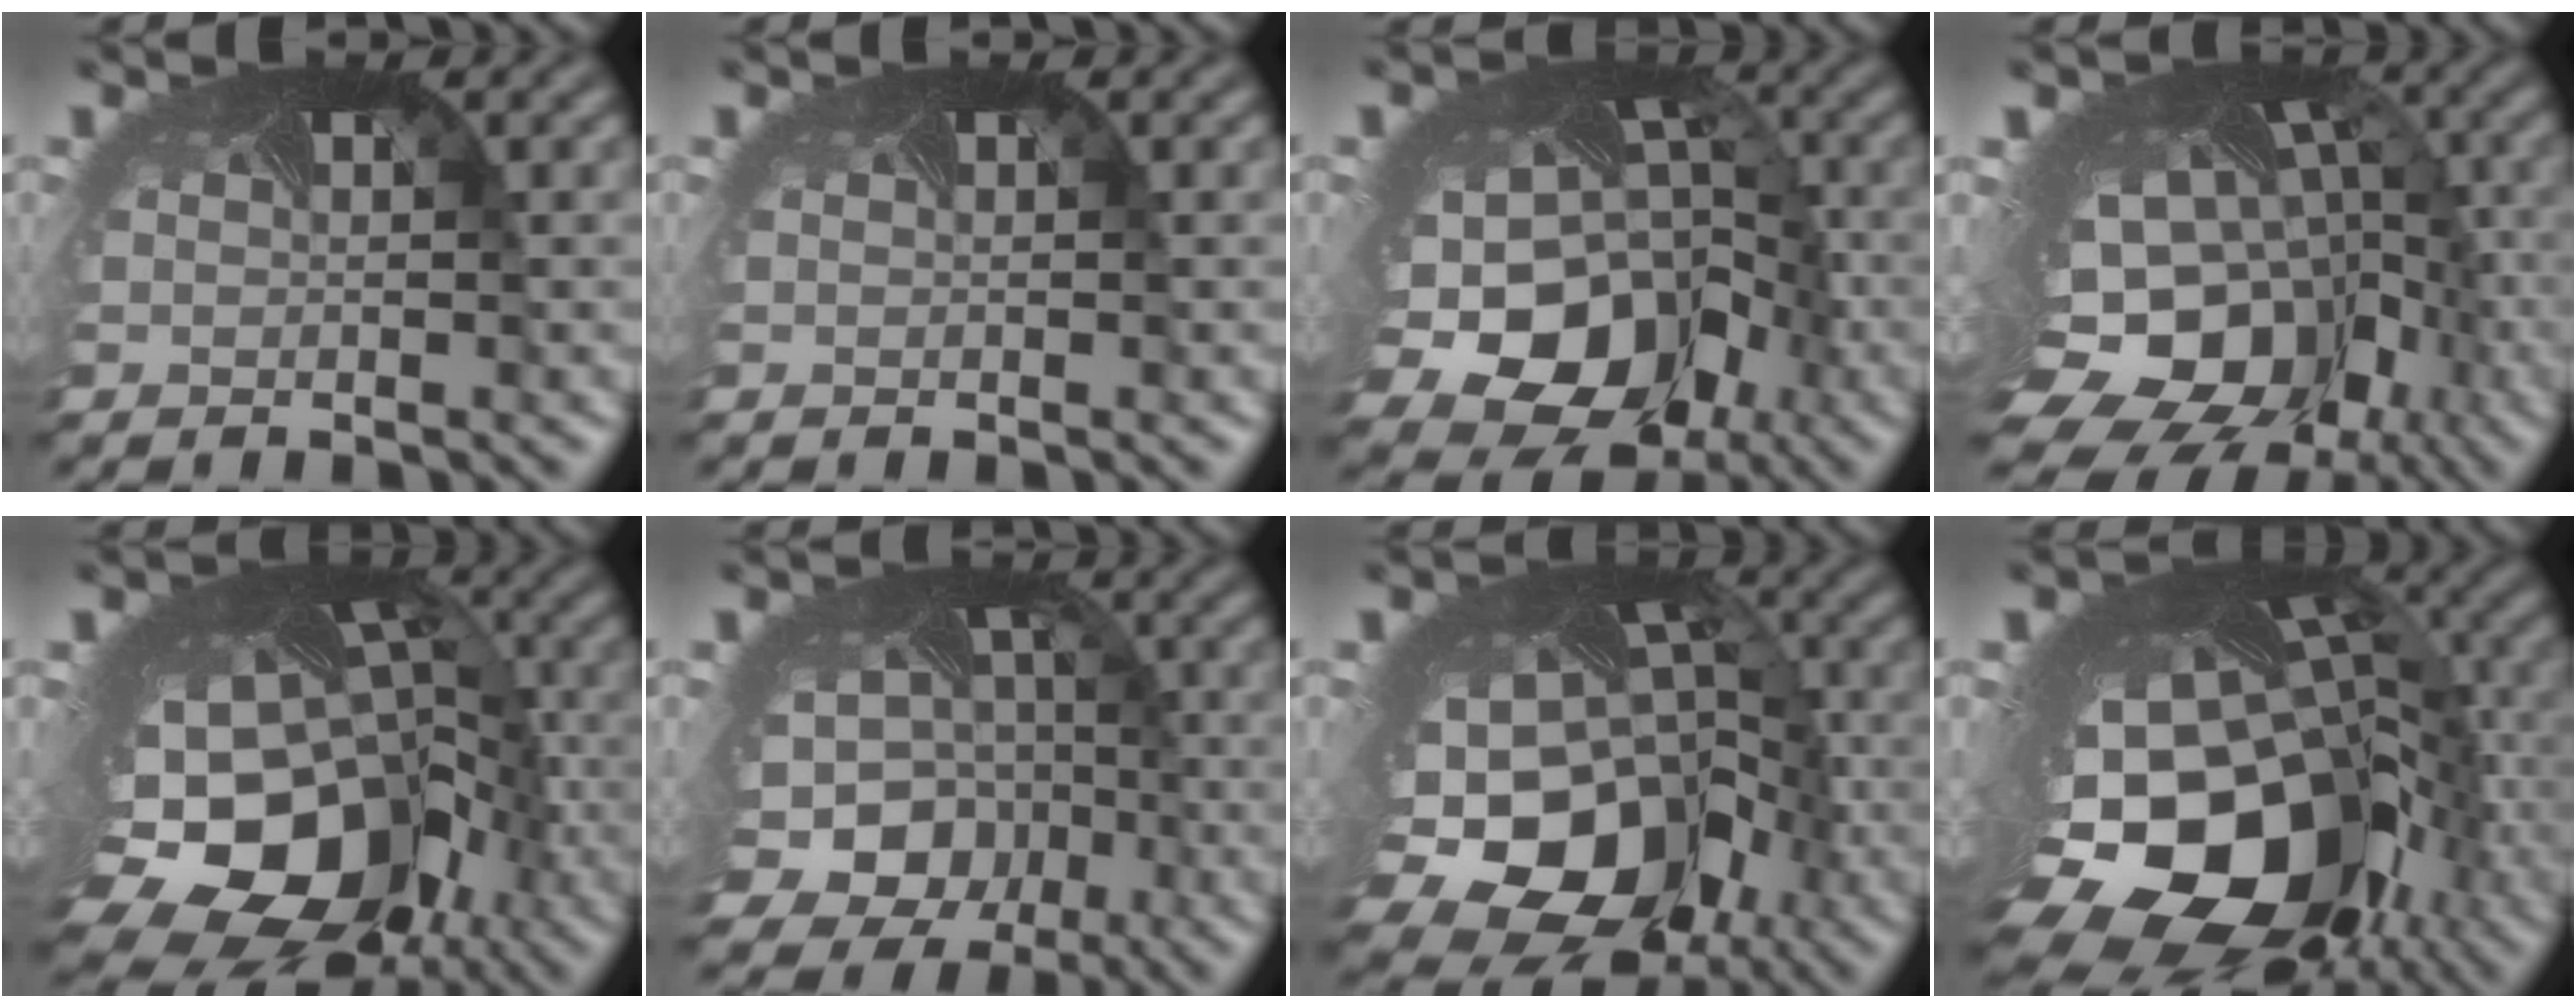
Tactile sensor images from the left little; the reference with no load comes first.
{"total": 0.0}
{"total": 13.4, "force": [-3.9, 10.6, 7.3], "torque": [-0.157, -0.048, -0.043]}
{"total": 19.3, "force": [-6.9, 14.8, 10.4], "torque": [-0.198, -0.074, -0.085]}
{"total": 19.8, "force": [-6.6, 14.9, 11.2], "torque": [-0.213, -0.073, -0.087]}
{"total": 11.3, "force": [-4.0, 9.6, 4.3], "torque": [-0.094, -0.059, -0.048]}
{"total": 16.1, "force": [-5.0, 12.5, 8.9], "torque": [-0.191, -0.058, -0.057]}
{"total": 22.1, "force": [-8.1, 15.8, 13.1], "torque": [-0.247, -0.090, -0.121]}